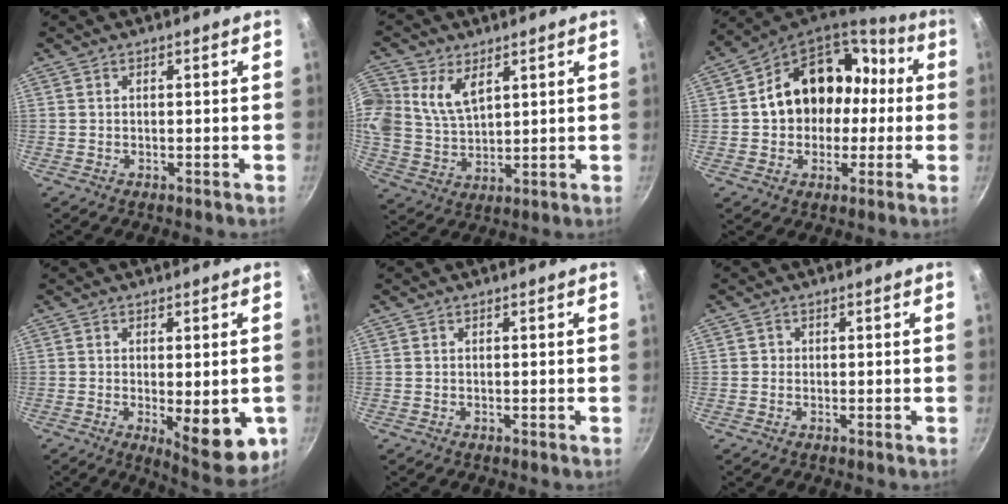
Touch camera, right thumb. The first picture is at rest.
{"total": 10.1, "force": [4.3, 6.9, 5.9], "torque": [-0.115, -0.014, 0.084]}
{"total": 19.4, "force": [1.0, 15.7, 11.5], "torque": [-0.147, 0.061, 0.016]}
{"total": 11.9, "force": [-2.6, 4.4, 10.8], "torque": [-0.121, -0.010, -0.022]}
{"total": 0.0}
{"total": 0.9, "force": [-0.1, 0.9, 0.1], "torque": [0.003, 0.001, -0.004]}